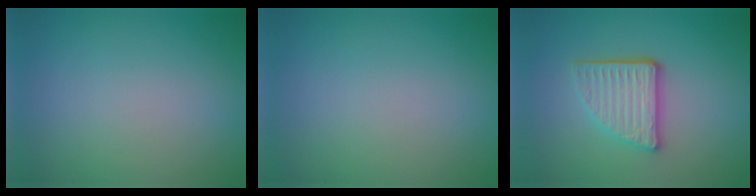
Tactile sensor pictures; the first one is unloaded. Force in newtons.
{"total": 0.0}
{"total": 4.5, "press": 3.4, "slide": 3.0}